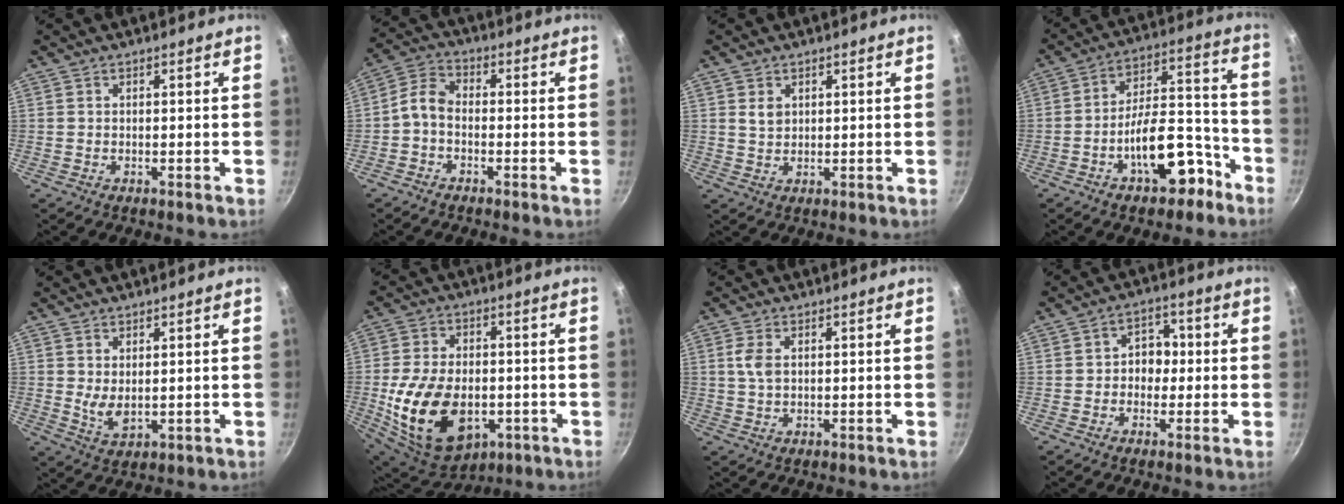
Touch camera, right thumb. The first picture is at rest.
{"total": 4.8, "force": [-1.7, 3.0, 3.3], "torque": [-0.070, 0.034, -0.047]}
{"total": 2.7, "force": [1.0, 2.0, 1.5], "torque": [-0.021, -0.002, 0.021]}
{"total": 15.6, "force": [-8.0, 7.5, 11.1], "torque": [-0.126, 0.090, -0.110]}
{"total": 4.2, "force": [1.0, 2.2, 3.4], "torque": [-0.058, -0.021, 0.027]}
{"total": 20.5, "force": [-4.2, 13.5, 14.9], "torque": [-0.263, 0.006, -0.053]}
{"total": 3.3, "force": [0.7, 1.9, 2.7], "torque": [-0.056, 0.003, 0.013]}
{"total": 5.6, "force": [-0.2, 4.6, 3.2], "torque": [-0.001, 0.012, -0.011]}